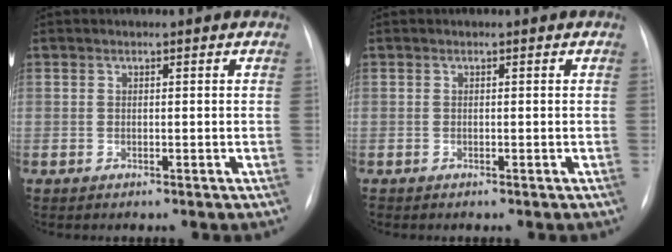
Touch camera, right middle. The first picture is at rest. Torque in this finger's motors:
{"motor_torque": [0.10, -0.11, -0.01, 0.00]}